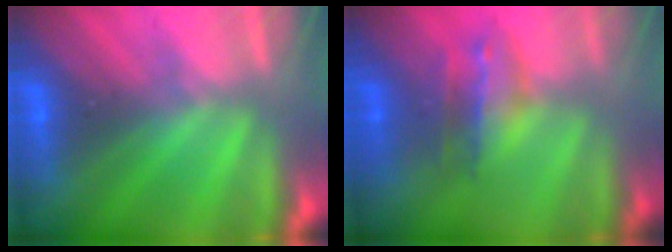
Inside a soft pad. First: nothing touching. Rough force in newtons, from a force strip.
{"total": 2.7}